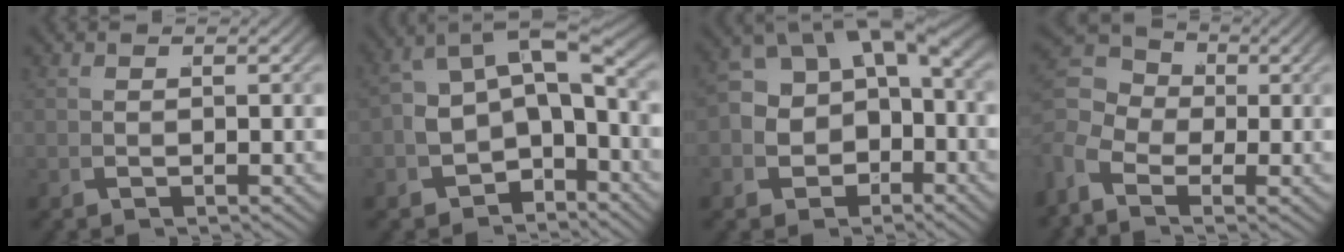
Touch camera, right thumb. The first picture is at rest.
{"total": 8.7, "force": [-1.4, 6.5, 5.5], "torque": [-0.084, -0.019, -0.020]}
{"total": 9.4, "force": [-0.4, 7.7, 5.4], "torque": [-0.100, -0.014, -0.004]}
{"total": 6.8, "force": [2.1, 4.7, 4.4], "torque": [-0.086, 0.003, 0.026]}